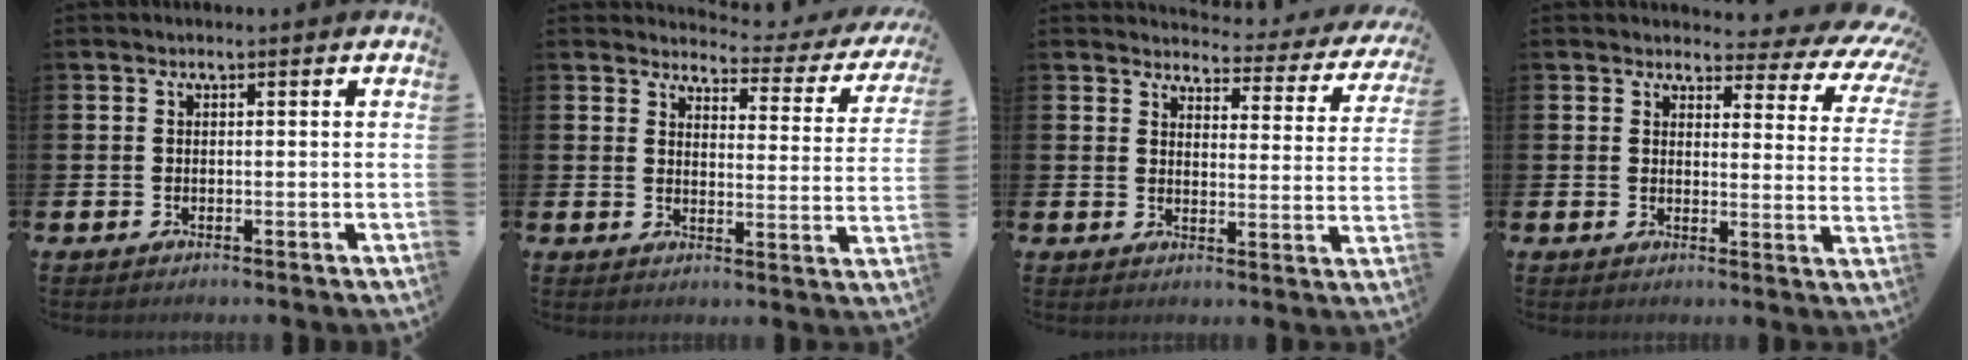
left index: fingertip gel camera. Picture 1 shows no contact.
{"total": 3.0, "force": [2.7, 1.1, 0.8], "torque": [-0.028, -0.028, 0.038]}
{"total": 3.0, "force": [2.8, 0.9, 0.5], "torque": [-0.023, -0.028, 0.043]}
{"total": 3.3, "force": [2.7, 1.5, 1.2], "torque": [-0.020, -0.033, 0.038]}